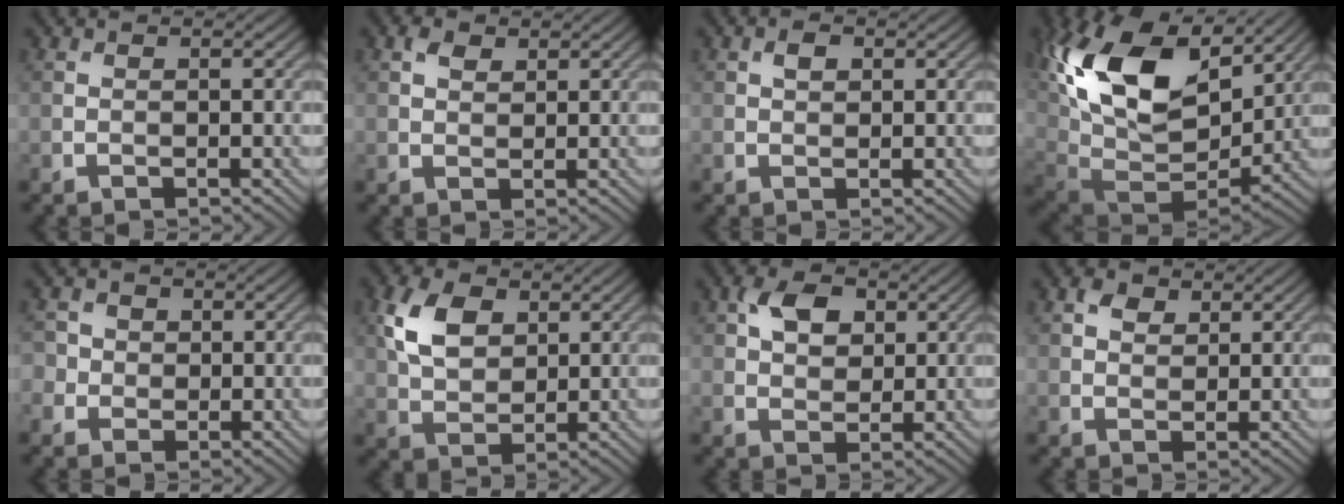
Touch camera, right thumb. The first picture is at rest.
{"total": 2.1, "force": [1.2, 1.3, 1.1], "torque": [-0.025, 0.002, 0.023]}
{"total": 1.6, "force": [0.7, 1.0, 1.1], "torque": [-0.019, 0.003, 0.010]}
{"total": 20.8, "force": [8.8, 12.1, 14.4], "torque": [-0.309, 0.040, 0.155]}
{"total": 3.0, "force": [0.3, 2.9, 0.8], "torque": [-0.025, 0.005, -0.006]}
{"total": 7.3, "force": [2.7, 4.8, 4.9], "torque": [-0.116, 0.006, 0.050]}
{"total": 5.5, "force": [2.2, 3.6, 3.5], "torque": [-0.068, 0.005, 0.036]}
{"total": 2.6, "force": [1.5, 1.7, 1.3], "torque": [-0.028, 0.001, 0.026]}